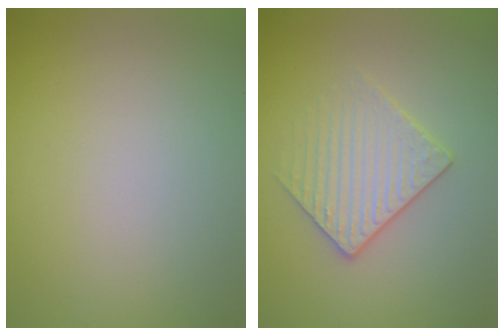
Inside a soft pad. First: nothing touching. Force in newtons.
{"total": 3.1, "press": 2.9, "slide": 1.2}